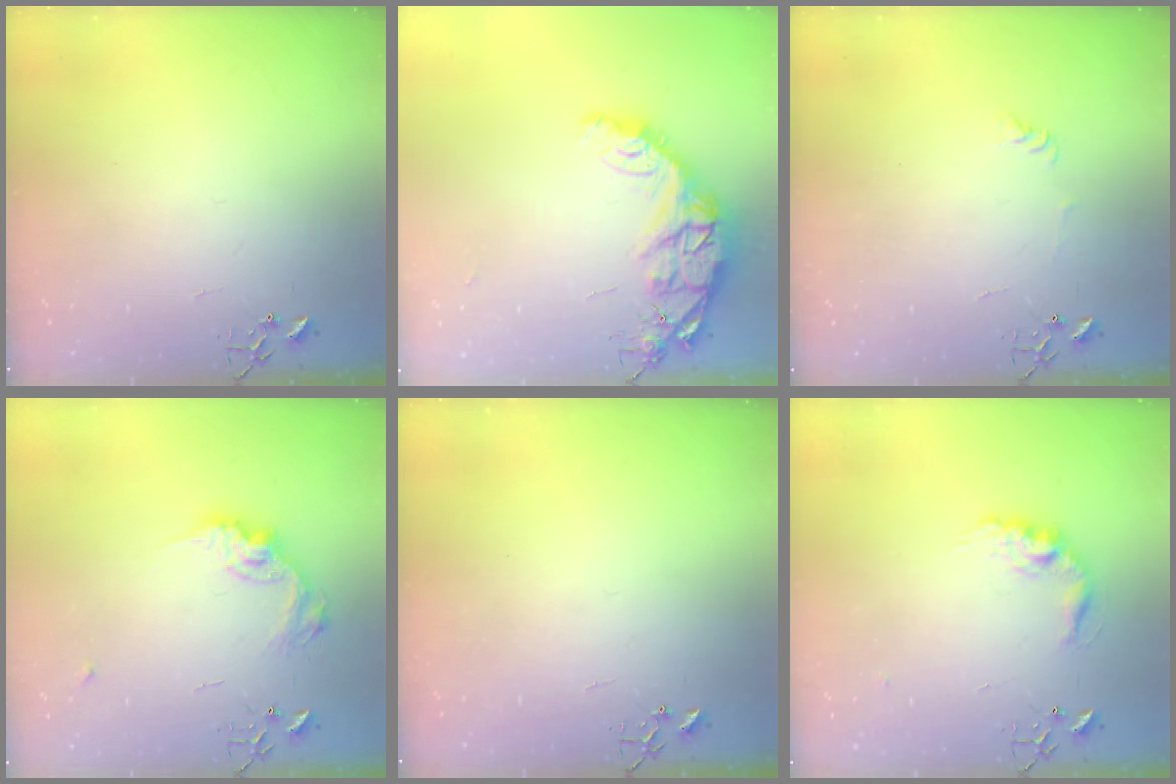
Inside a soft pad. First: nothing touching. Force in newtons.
{"total": 15.2, "press": 15.2, "slide": 1.2}
{"total": 4.9, "press": 4.9, "slide": 0.7}
{"total": 13.5, "press": 13.5, "slide": 0.8}
{"total": 0.0}
{"total": 11.9, "press": 11.9, "slide": 0.7}